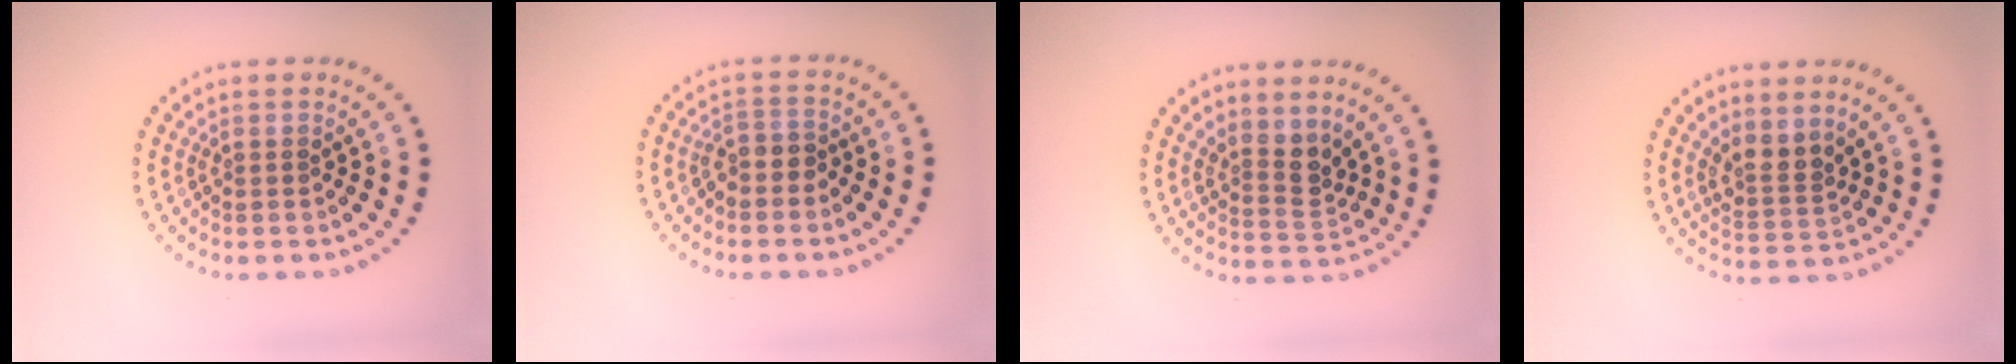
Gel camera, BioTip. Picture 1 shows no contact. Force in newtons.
{"total": 1.8, "press": 1.6, "slide": 0.9}
{"total": 2.7, "press": 2.0, "slide": 1.8}
{"total": 2.5, "press": 1.8, "slide": 1.8}